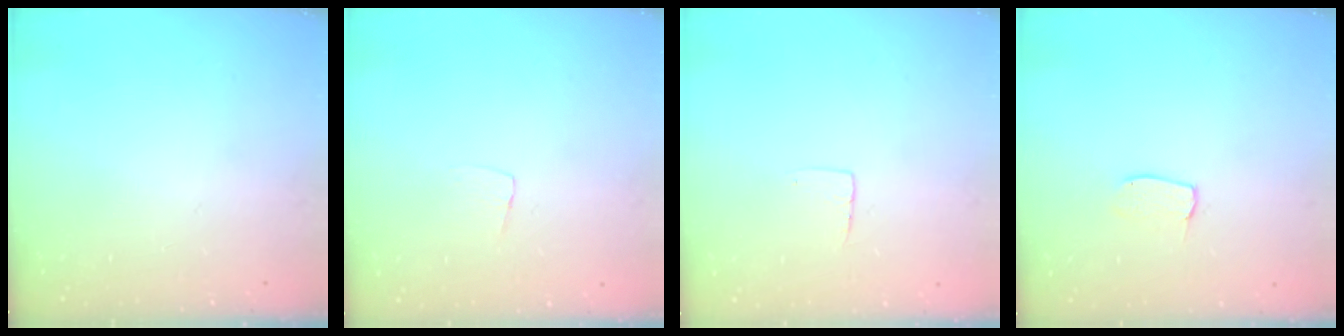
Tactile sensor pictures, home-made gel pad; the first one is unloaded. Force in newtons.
{"total": 3.3, "press": 3.3, "slide": 0.2}
{"total": 4.5, "press": 4.5, "slide": 0.4}
{"total": 3.9, "press": 3.9, "slide": 0.2}